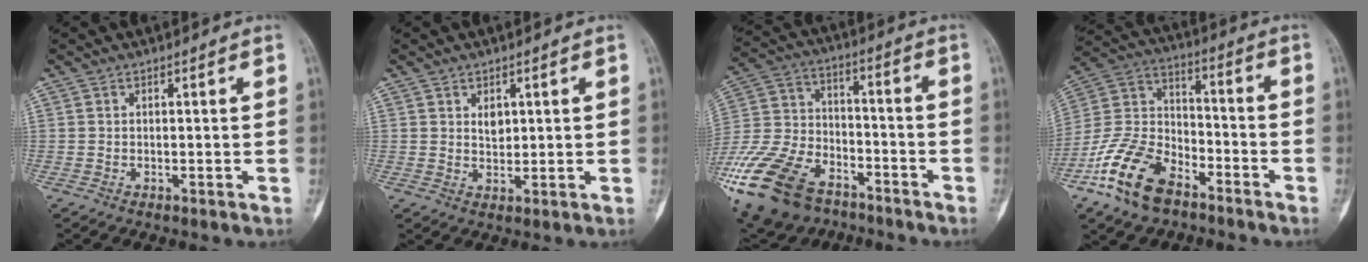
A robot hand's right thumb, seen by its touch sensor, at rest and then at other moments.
{"total": 2.7, "force": [1.0, 1.8, 1.7], "torque": [-0.016, -0.008, 0.019]}
{"total": 25.7, "force": [-15.5, 14.9, 14.0], "torque": [-0.360, 0.035, -0.281]}
{"total": 16.4, "force": [-10.0, 8.7, 9.6], "torque": [-0.185, 0.061, -0.198]}